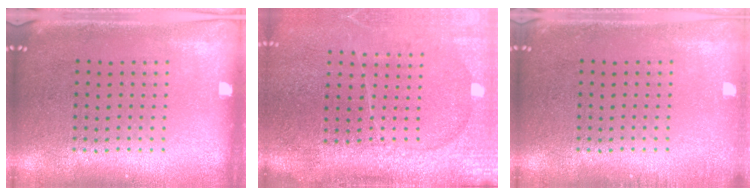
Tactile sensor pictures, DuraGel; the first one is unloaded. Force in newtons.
{"total": 4.3, "press": 3.5, "slide": 2.4}
{"total": 0.8, "press": 0.8, "slide": 0.0}